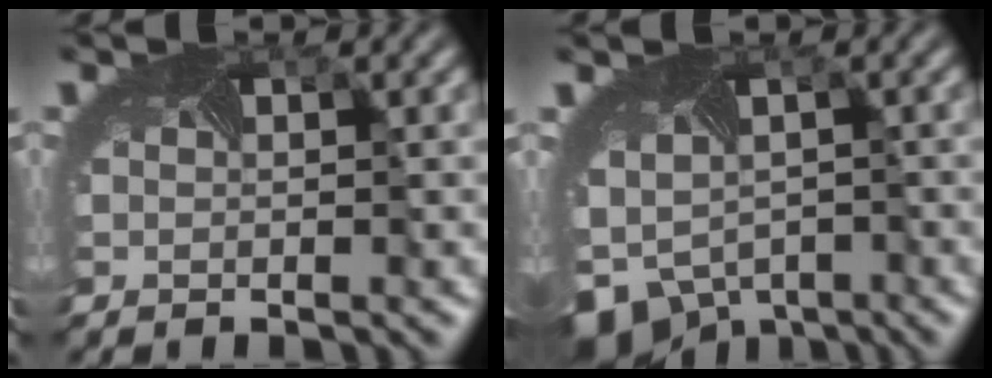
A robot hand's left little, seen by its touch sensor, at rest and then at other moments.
{"total": 6.6, "force": [-3.9, 4.7, 2.4], "torque": [-0.054, -0.044, -0.055]}